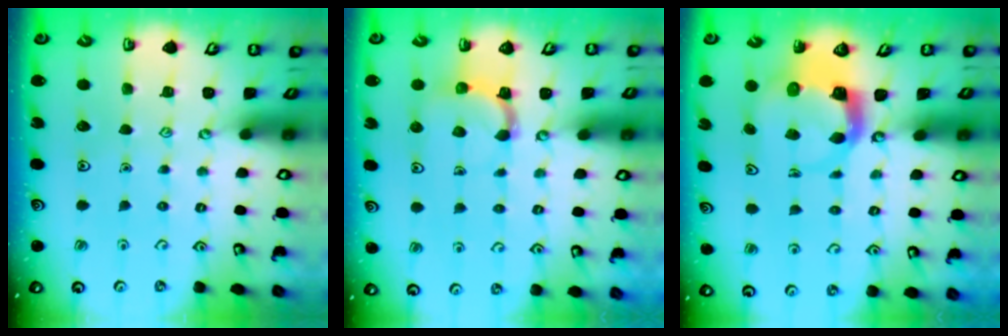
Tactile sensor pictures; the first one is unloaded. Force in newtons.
{"total": 5.1, "press": 5.0, "slide": 0.9}
{"total": 5.1, "press": 5.1, "slide": 0.5}